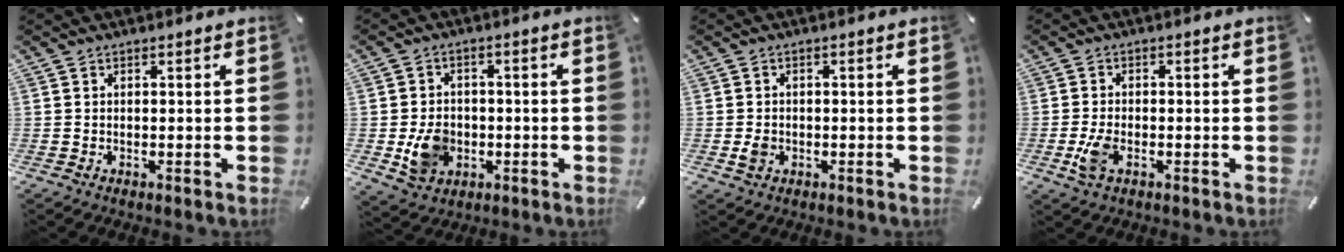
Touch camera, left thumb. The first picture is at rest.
{"total": 8.2, "force": [-1.5, 7.0, 3.9], "torque": [-0.073, 0.005, -0.025]}
{"total": 2.6, "force": [-0.6, 2.1, 1.5], "torque": [-0.018, 0.000, -0.012]}
{"total": 5.0, "force": [-1.7, 2.7, 3.8], "torque": [-0.087, 0.000, -0.033]}